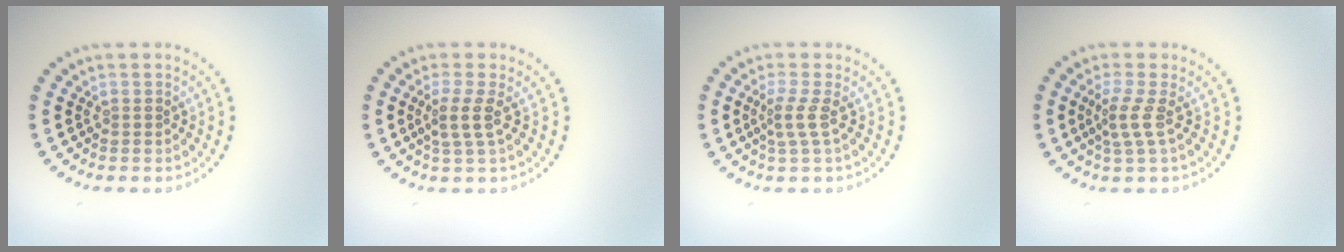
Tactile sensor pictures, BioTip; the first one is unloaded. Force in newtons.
{"total": 2.2, "press": 1.7, "slide": 1.4}
{"total": 2.0, "press": 1.3, "slide": 1.5}
{"total": 2.1, "press": 1.6, "slide": 1.5}